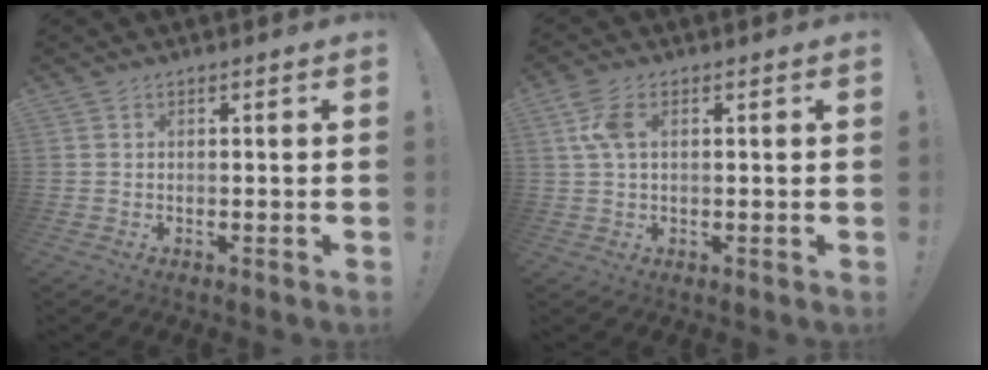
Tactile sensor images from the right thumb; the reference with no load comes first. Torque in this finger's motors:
{"motor_torque": [0.28, 0.90, 0.07, -0.04, 0.01]}